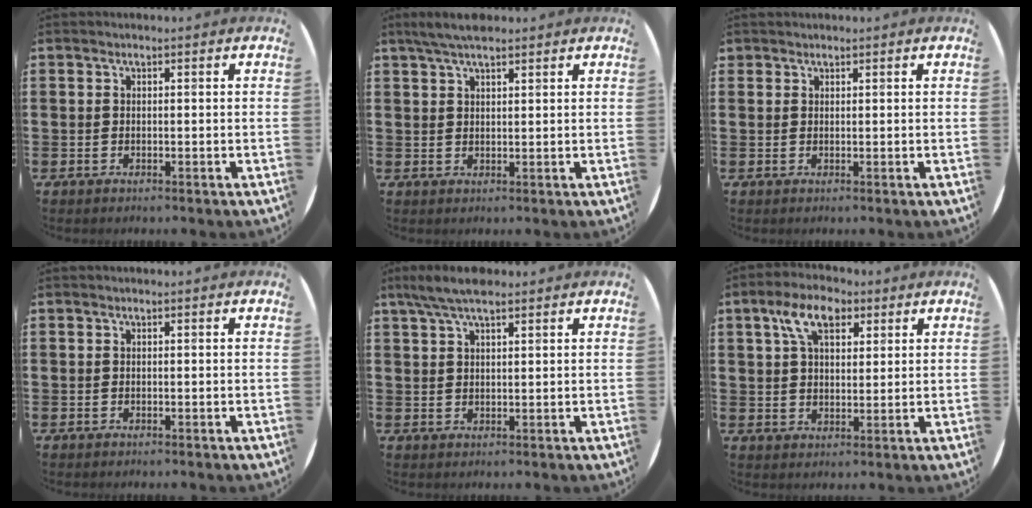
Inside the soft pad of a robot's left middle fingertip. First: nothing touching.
{"total": 3.7, "force": [3.0, 0.8, 1.9], "torque": [-0.044, 0.000, 0.055]}
{"total": 0.8, "force": [0.7, 0.3, -0.1], "torque": [0.002, 0.003, 0.014]}
{"total": 0.0}
{"total": 4.6, "force": [3.6, 1.1, 2.7], "torque": [-0.061, 0.001, 0.065]}
{"total": 7.1, "force": [4.0, 3.9, 4.3], "torque": [-0.084, 0.010, 0.070]}